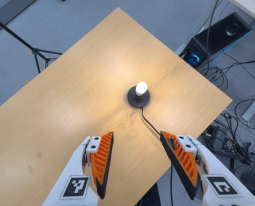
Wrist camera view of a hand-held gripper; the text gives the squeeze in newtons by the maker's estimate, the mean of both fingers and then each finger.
{"total": 0.0}